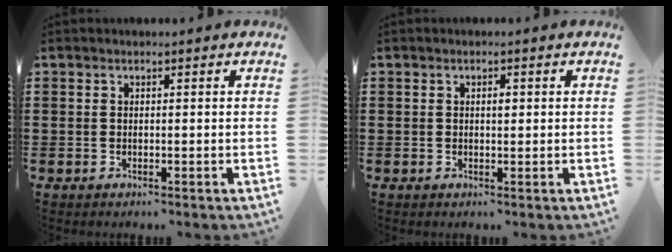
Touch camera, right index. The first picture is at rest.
{"total": 1.1, "force": [0.2, 0.4, 1.0], "torque": [-0.021, 0.001, 0.003]}